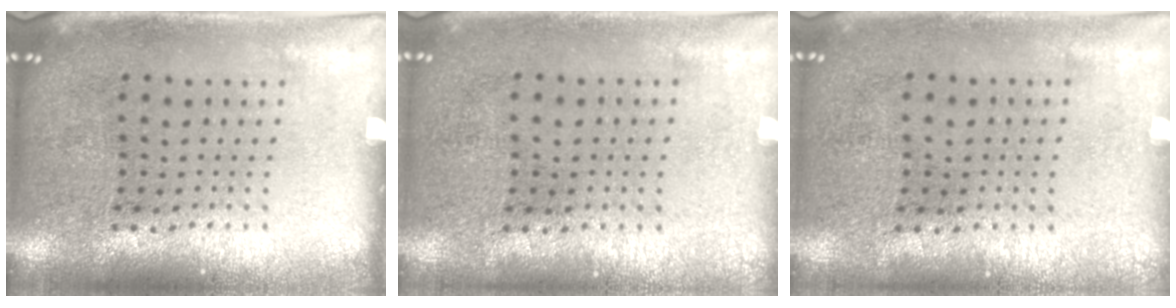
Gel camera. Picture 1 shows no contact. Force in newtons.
{"total": 0.0}
{"total": 0.0}